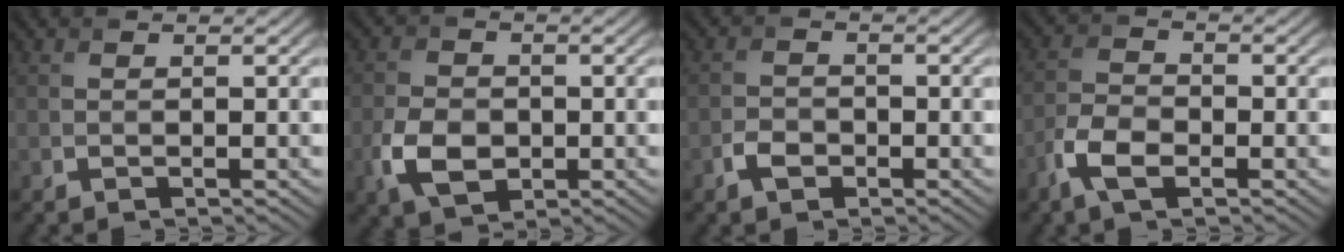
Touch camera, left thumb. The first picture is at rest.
{"total": 5.7, "force": [-1.7, 4.0, 3.7], "torque": [-0.085, -0.008, -0.037]}
{"total": 2.4, "force": [-1.3, 1.6, 1.2], "torque": [-0.024, 0.002, -0.030]}
{"total": 5.1, "force": [-2.8, 2.6, 3.5], "torque": [-0.078, -0.002, -0.065]}